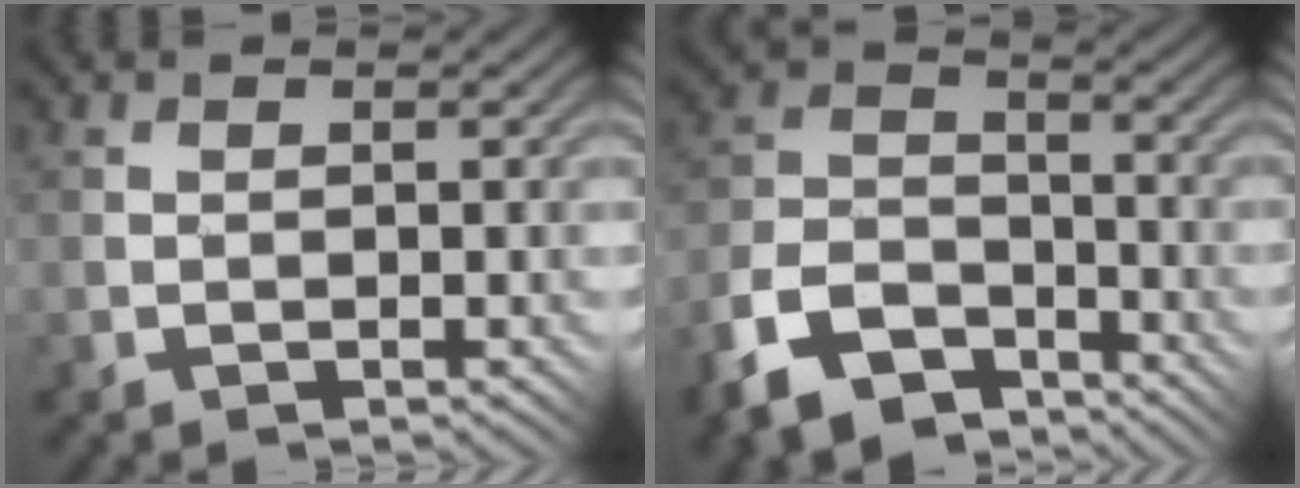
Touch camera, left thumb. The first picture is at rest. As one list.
[{"total": 10.0, "force": [-7.1, 5.4, 4.7], "torque": [-0.111, -0.013, -0.147]}]